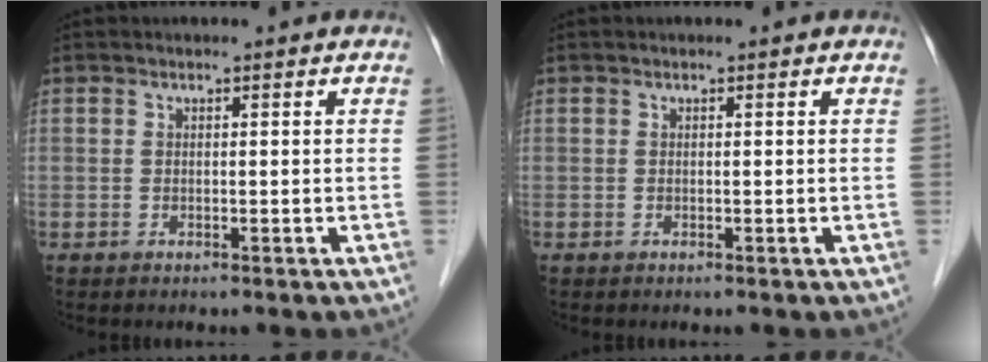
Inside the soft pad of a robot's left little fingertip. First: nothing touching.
{"total": 0.0}